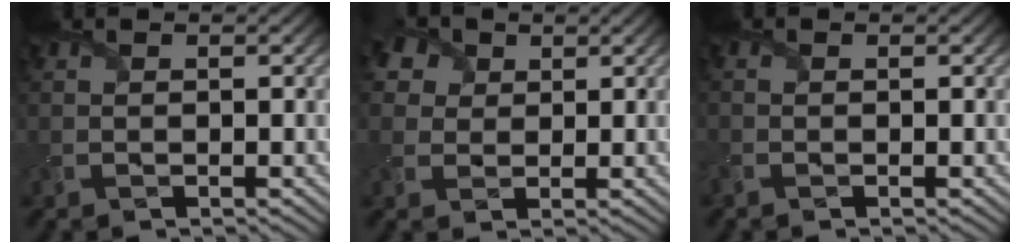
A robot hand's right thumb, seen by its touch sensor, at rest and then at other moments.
{"total": 6.6, "force": [3.4, 4.8, 3.1], "torque": [-0.102, 0.025, 0.047]}
{"total": 1.2, "force": [-0.5, 0.8, 0.7], "torque": [-0.019, -0.005, -0.012]}